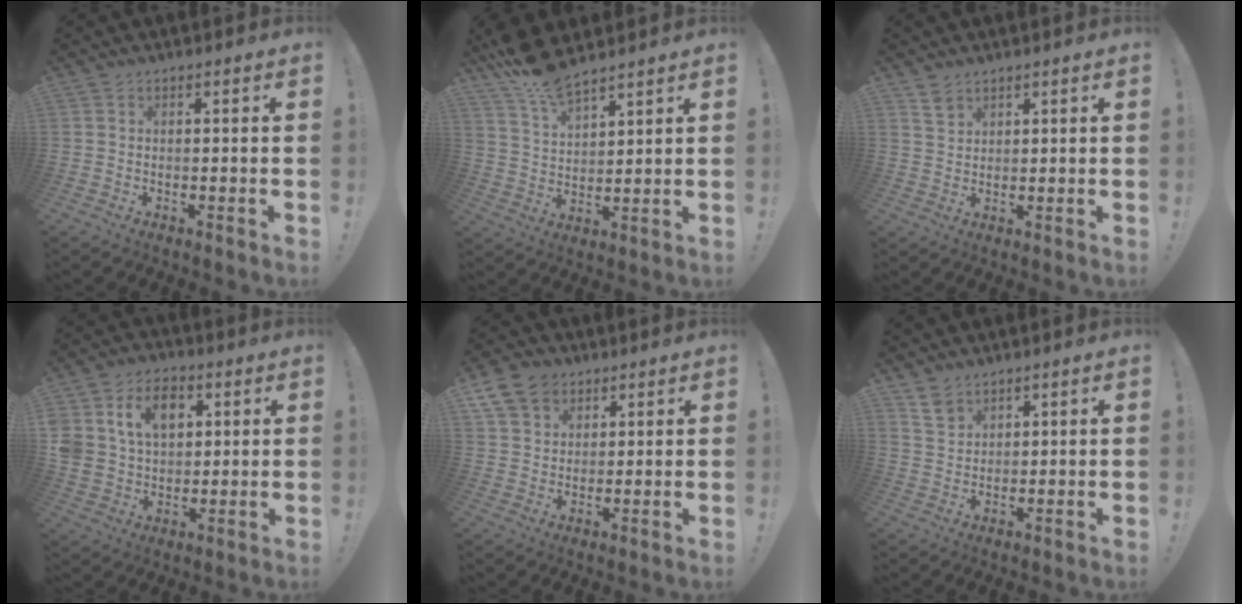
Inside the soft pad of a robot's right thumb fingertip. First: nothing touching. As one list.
[{"total": 9.7, "force": [8.5, 2.2, 4.1], "torque": [-0.084, -0.057, 0.160]}, {"total": 3.9, "force": [3.0, 2.4, 1.0], "torque": [-0.010, -0.018, 0.055]}, {"total": 13.1, "force": [4.9, 9.9, 7.0], "torque": [-0.103, -0.009, 0.096]}, {"total": 10.0, "force": [5.7, 7.3, 3.7], "torque": [-0.062, -0.026, 0.115]}, {"total": 5.4, "force": [4.1, 3.1, 1.3], "torque": [-0.015, -0.027, 0.079]}]